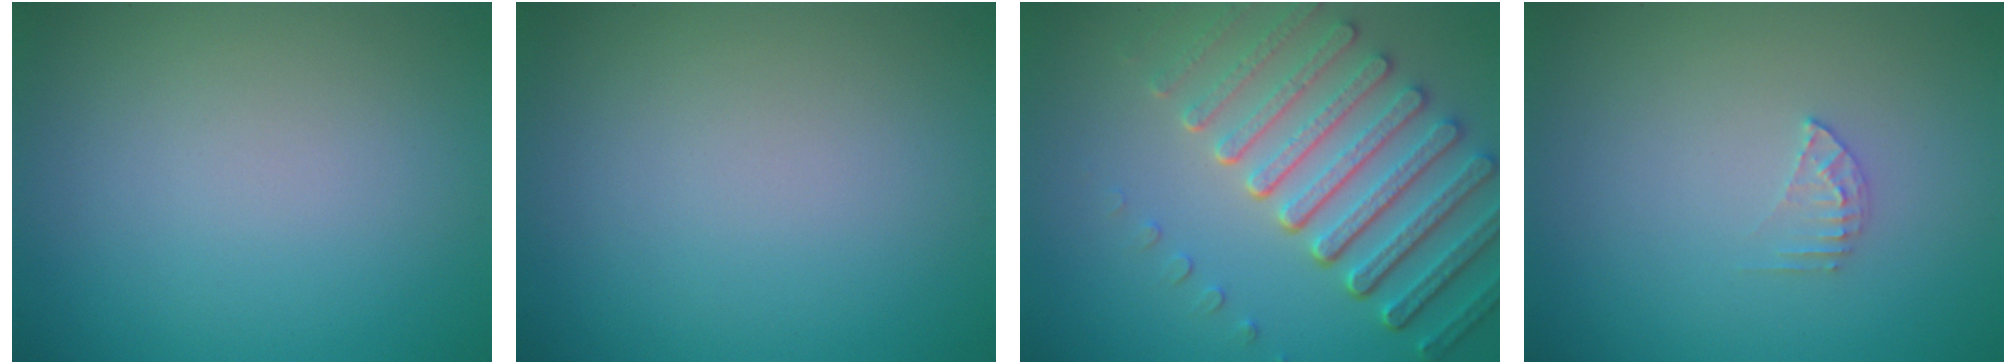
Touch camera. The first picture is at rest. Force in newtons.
{"total": 0.0}
{"total": 7.5, "press": 5.7, "slide": 4.9}
{"total": 1.3, "press": 1.3, "slide": 0.1}